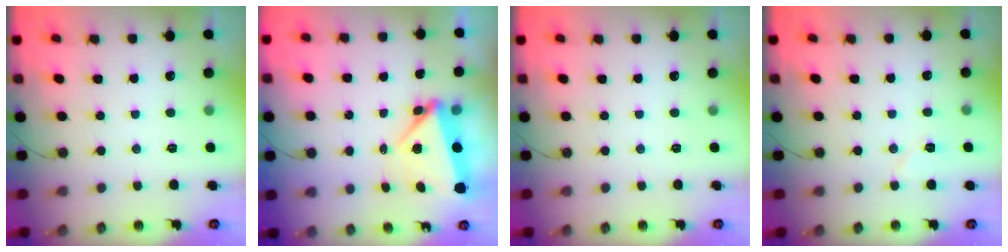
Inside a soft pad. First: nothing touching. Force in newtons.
{"total": 5.2, "press": 5.2, "slide": 0.2}
{"total": 0.0}
{"total": 5.2, "press": 5.1, "slide": 1.0}